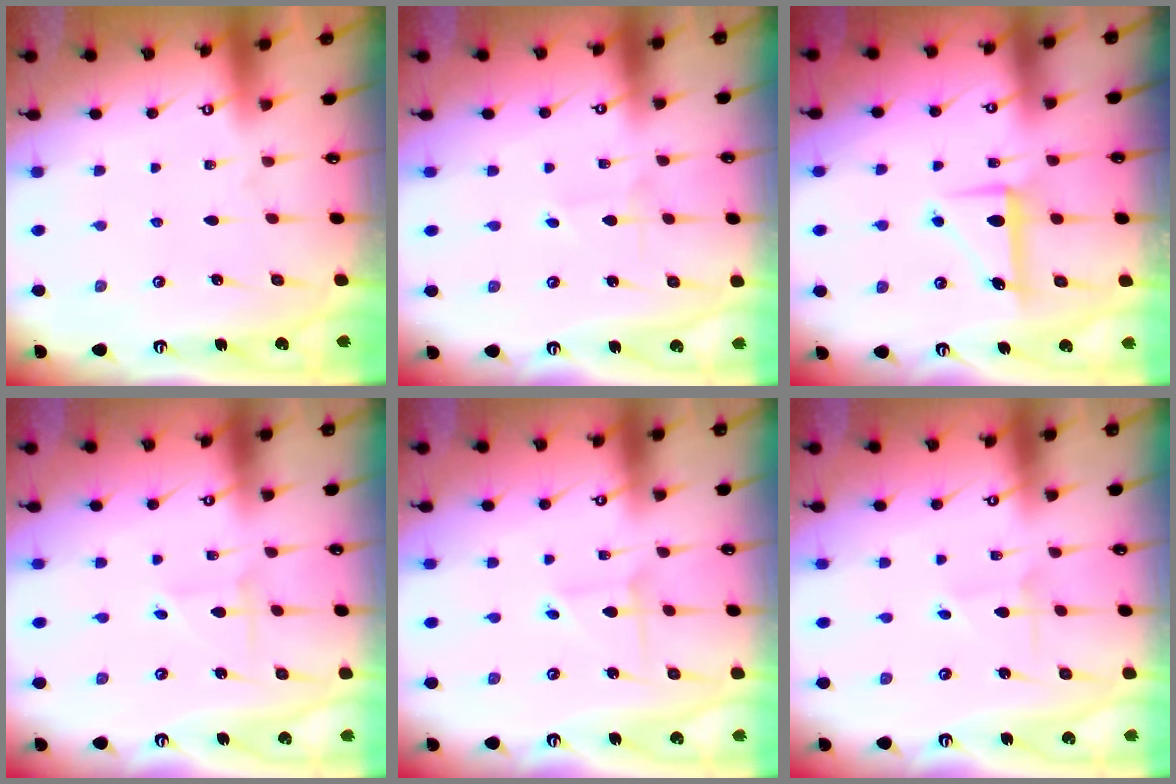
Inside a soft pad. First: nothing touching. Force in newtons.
{"total": 0.8, "press": 0.8, "slide": 0.0}
{"total": 7.7, "press": 7.7, "slide": 1.0}
{"total": 1.4, "press": 1.4, "slide": 0.1}
{"total": 2.3, "press": 2.3, "slide": 0.0}
{"total": 1.5, "press": 1.5, "slide": 0.2}